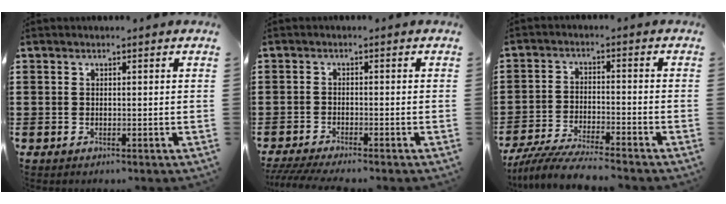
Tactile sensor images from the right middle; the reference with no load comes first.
{"total": 2.9, "force": [-2.7, 0.0, 1.1], "torque": [-0.034, -0.009, -0.057]}
{"total": 6.3, "force": [-5.9, 0.1, 2.1], "torque": [-0.050, -0.012, -0.116]}